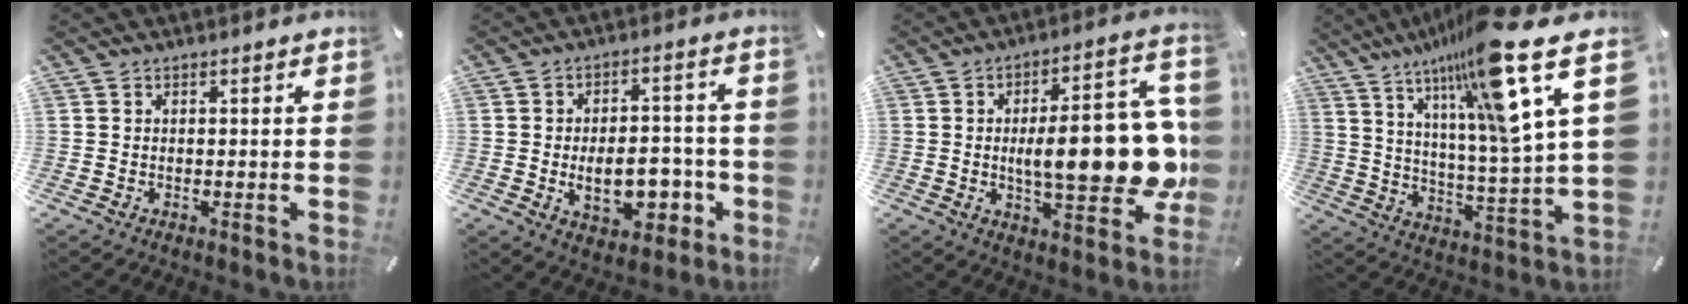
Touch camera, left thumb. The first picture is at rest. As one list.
[{"total": 12.1, "force": [-2.9, 7.4, 9.1], "torque": [-0.130, 0.007, -0.046]}, {"total": 21.9, "force": [-0.6, 7.3, 20.7], "torque": [-0.278, -0.008, -0.002]}, {"total": 22.6, "force": [15.0, 1.8, 16.8], "torque": [-0.279, -0.097, 0.222]}]